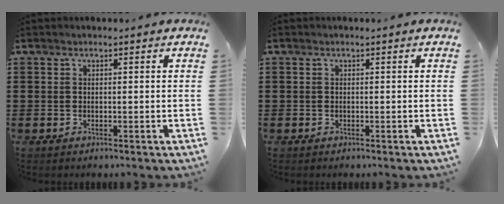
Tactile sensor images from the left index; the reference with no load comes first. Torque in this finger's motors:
{"motor_torque": [-0.03, 0.03, 0.00, -0.01]}